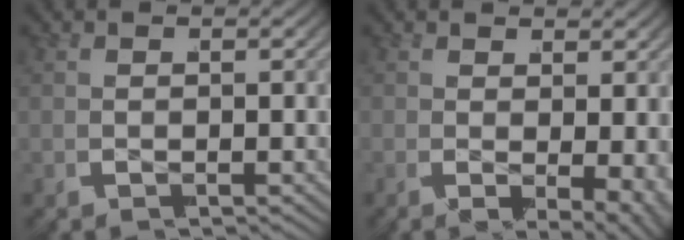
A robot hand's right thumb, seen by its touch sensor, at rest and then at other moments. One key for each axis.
{"total": 4.2, "fx": -0.6, "fy": 2.3, "fz": 3.4, "tx": -0.065, "ty": -0.026, "tz": 0.003}